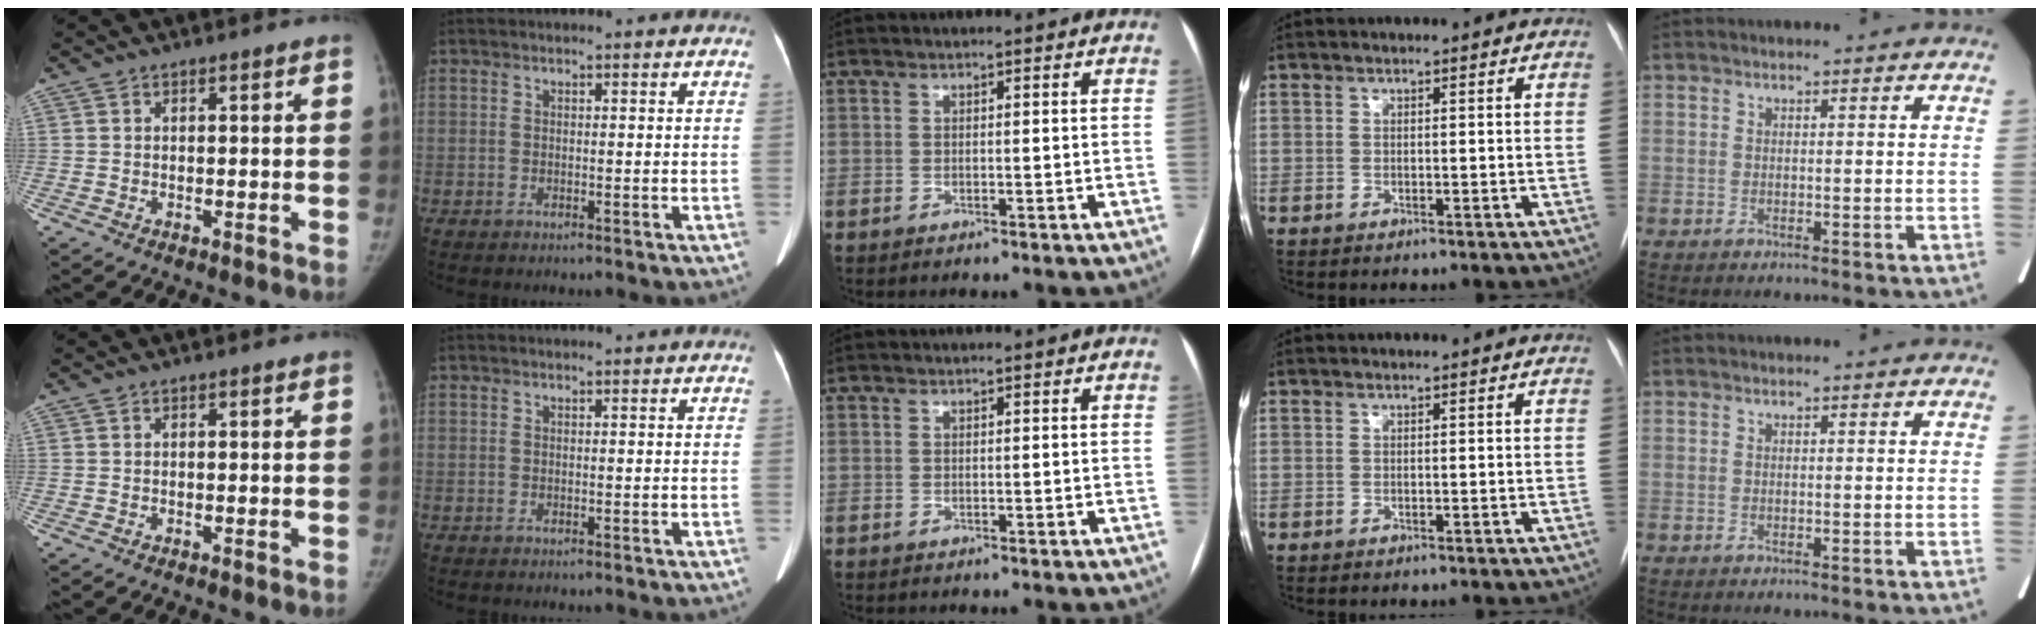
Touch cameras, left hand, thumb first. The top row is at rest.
{}